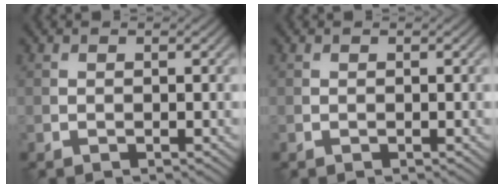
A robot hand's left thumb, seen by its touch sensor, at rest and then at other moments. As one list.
[{"total": 0.0}]